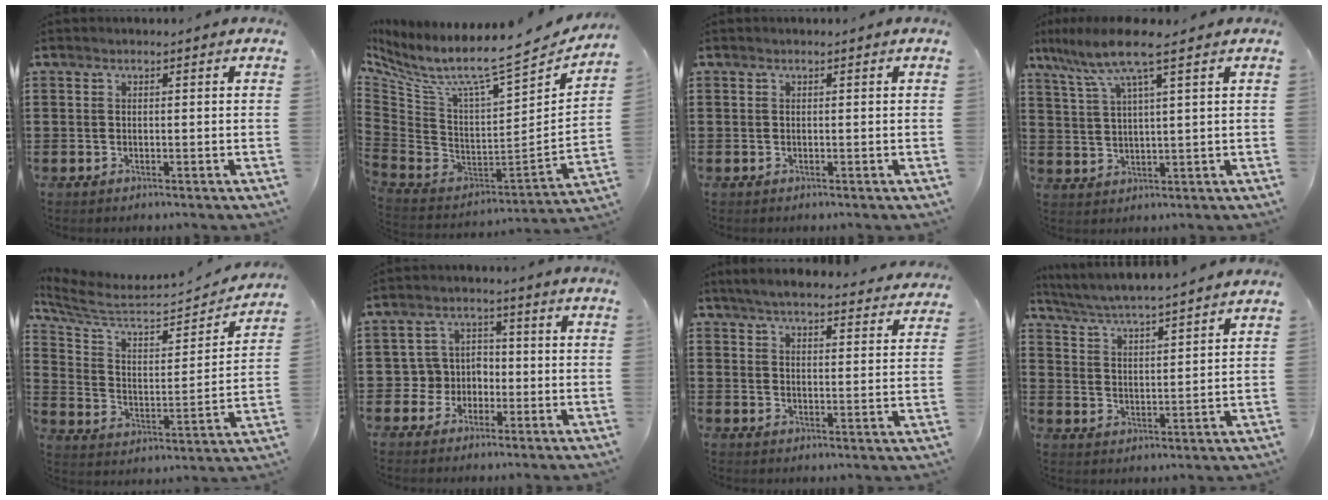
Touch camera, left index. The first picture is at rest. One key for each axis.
{"total": 7.9, "fx": 5.3, "fy": 1.1, "fz": 5.8, "tx": -0.115, "ty": -0.060, "tz": 0.075}
{"total": 0.0}
{"total": 7.8, "fx": 5.1, "fy": 0.5, "fz": 5.9, "tx": -0.137, "ty": -0.016, "tz": 0.084}
{"total": 6.2, "fx": 5.3, "fy": 1.8, "fz": 2.8, "tx": -0.084, "ty": -0.046, "tz": 0.086}
{"total": 4.6, "fx": -1.4, "fy": 4.3, "fz": 1.1, "tx": -0.044, "ty": 0.007, "tz": -0.031}
{"total": 4.9, "fx": 4.7, "fy": 0.0, "fz": 1.4, "tx": -0.046, "ty": -0.025, "tz": 0.081}
{"total": 4.6, "fx": 4.4, "fy": -0.7, "fz": 1.0, "tx": -0.041, "ty": -0.035, "tz": 0.071}